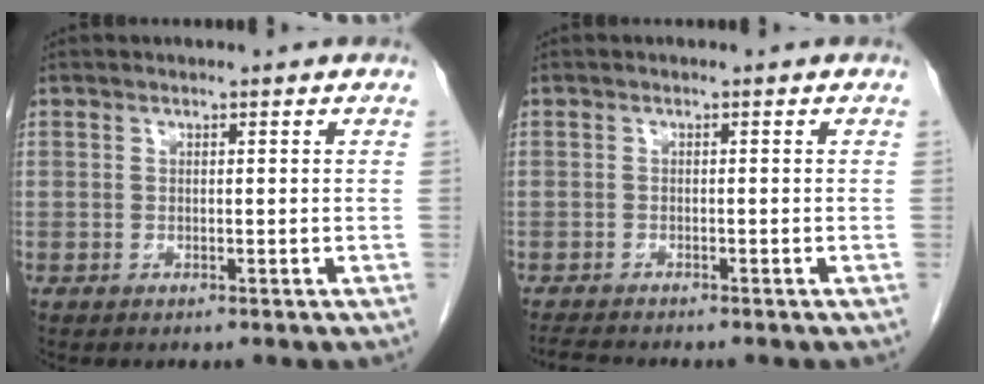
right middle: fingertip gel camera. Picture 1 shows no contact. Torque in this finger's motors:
{"motor_torque": [-0.10, 0.11, -0.03, -0.01]}